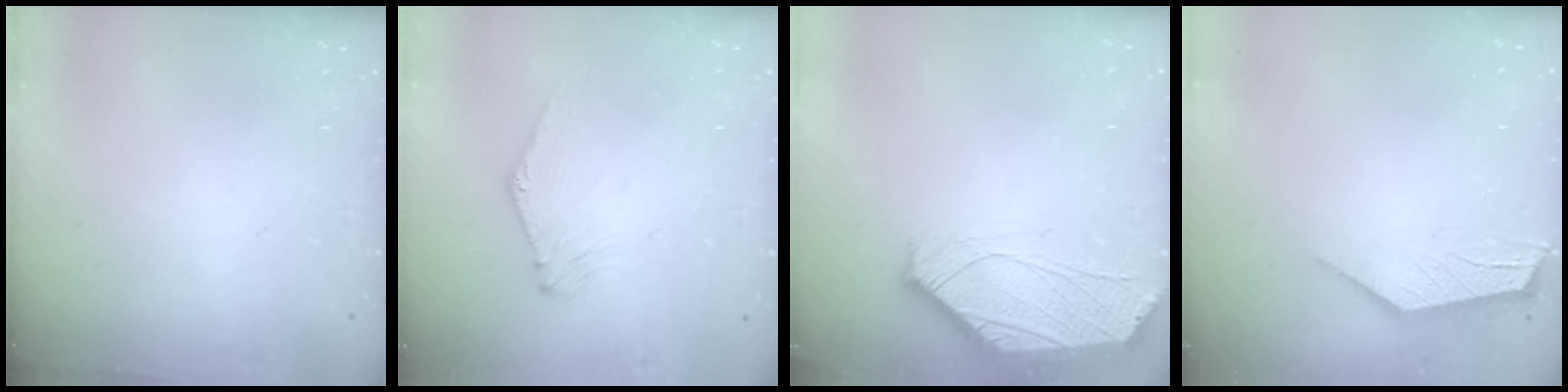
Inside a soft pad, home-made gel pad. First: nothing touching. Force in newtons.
{"total": 0.6, "press": 0.5, "slide": 0.3}
{"total": 1.0, "press": 0.8, "slide": 0.5}
{"total": 3.9, "press": 3.9, "slide": 0.6}